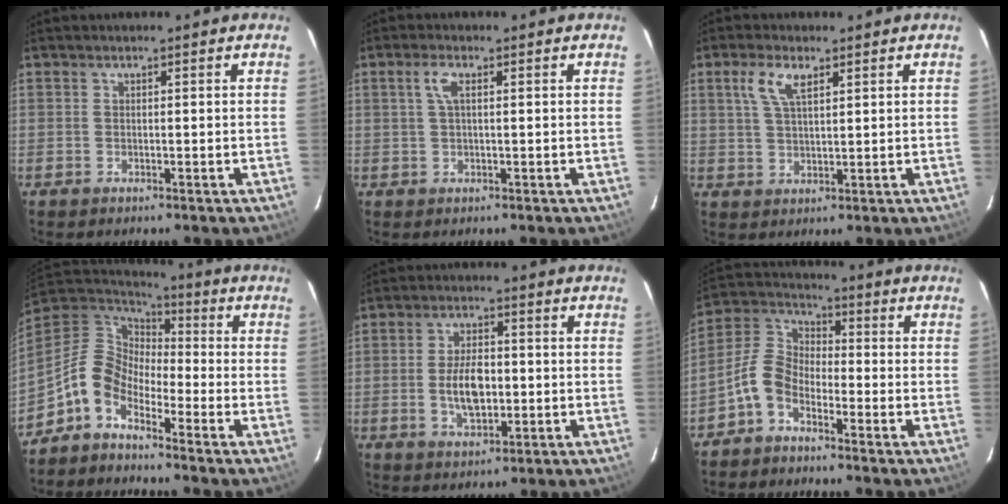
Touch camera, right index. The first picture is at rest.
{"total": 2.6, "force": [0.7, 0.7, 2.4], "torque": [-0.052, 0.006, 0.014]}
{"total": 5.3, "force": [2.6, 2.1, 4.2], "torque": [-0.085, 0.009, 0.053]}
{"total": 9.5, "force": [-6.1, 5.4, 5.0], "torque": [-0.101, 0.022, -0.138]}
{"total": 7.9, "force": [-1.1, 4.1, 6.6], "torque": [-0.128, 0.000, -0.014]}
{"total": 7.0, "force": [-4.4, 3.9, 3.8], "torque": [-0.087, 0.021, -0.098]}